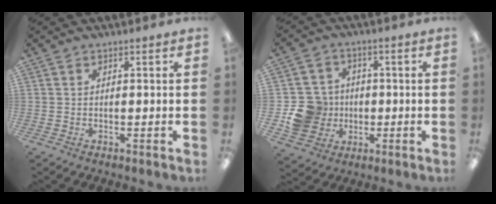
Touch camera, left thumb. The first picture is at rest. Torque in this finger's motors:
{"motor_torque": [-0.01, 0.11, 0.25, -0.25, 0.03]}